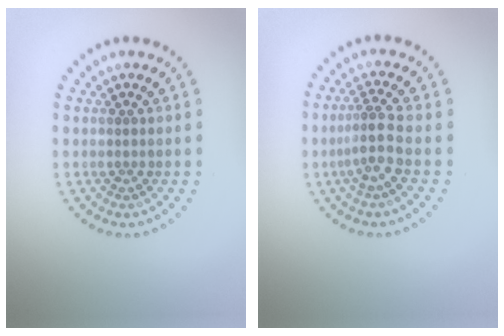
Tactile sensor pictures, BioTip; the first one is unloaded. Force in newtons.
{"total": 2.8, "press": 2.1, "slide": 1.8}